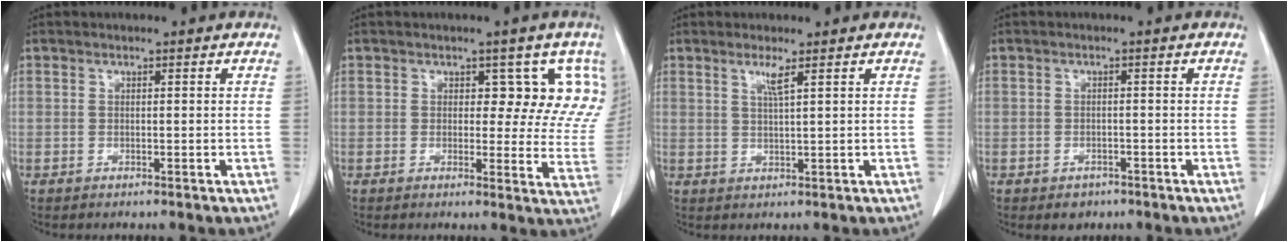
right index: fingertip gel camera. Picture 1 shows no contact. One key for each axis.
{"total": 7.9, "fx": 4.1, "fy": 4.5, "fz": 5.1, "tx": -0.031, "ty": -0.005, "tz": 0.030}
{"total": 2.2, "fx": 1.2, "fy": -0.4, "fz": 1.8, "tx": -0.040, "ty": -0.004, "tz": 0.026}
{"total": 2.3, "fx": -1.6, "fy": 1.6, "fz": 0.7, "tx": -0.010, "ty": 0.003, "tz": -0.015}